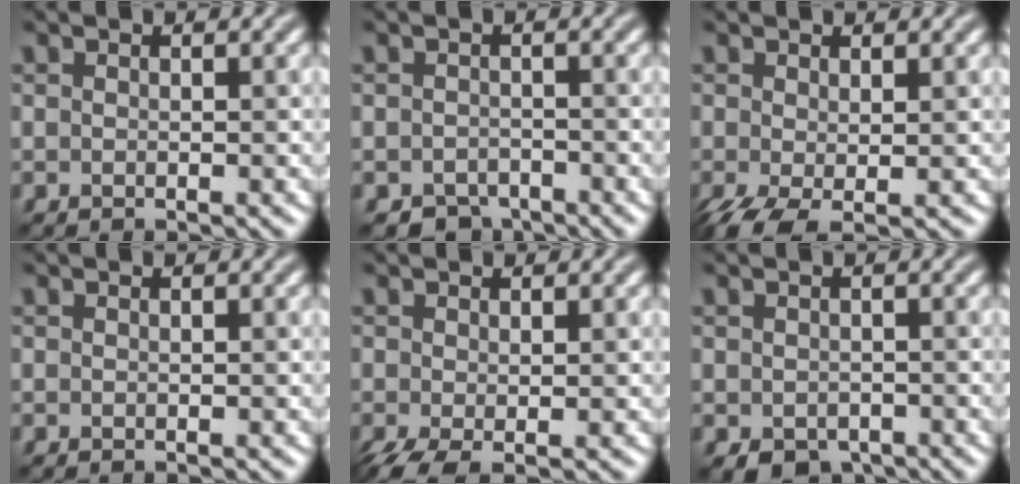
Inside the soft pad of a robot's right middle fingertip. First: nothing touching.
{"total": 2.1, "force": [-1.8, 1.1, 0.2], "torque": [0.005, -0.001, -0.034]}
{"total": 3.4, "force": [-1.0, 1.6, 2.8], "torque": [-0.066, -0.012, -0.019]}
{"total": 0.0}
{"total": 2.6, "force": [-0.9, 1.0, 2.2], "torque": [-0.053, -0.012, -0.020]}
{"total": 2.2, "force": [-1.1, 1.5, 1.1], "torque": [-0.017, -0.011, -0.017]}